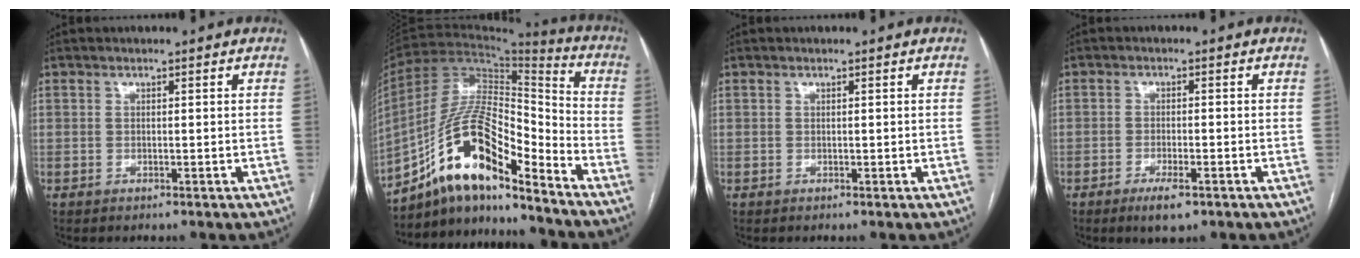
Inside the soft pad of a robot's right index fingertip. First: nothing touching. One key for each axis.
{"total": 15.6, "fx": -10.8, "fy": 4.0, "fz": 10.5, "tx": -0.198, "ty": 0.037, "tz": -0.189}
{"total": 0.0}
{"total": 4.1, "fx": -2.5, "fy": 0.9, "fz": 3.1, "tx": -0.059, "ty": -0.005, "tz": -0.039}